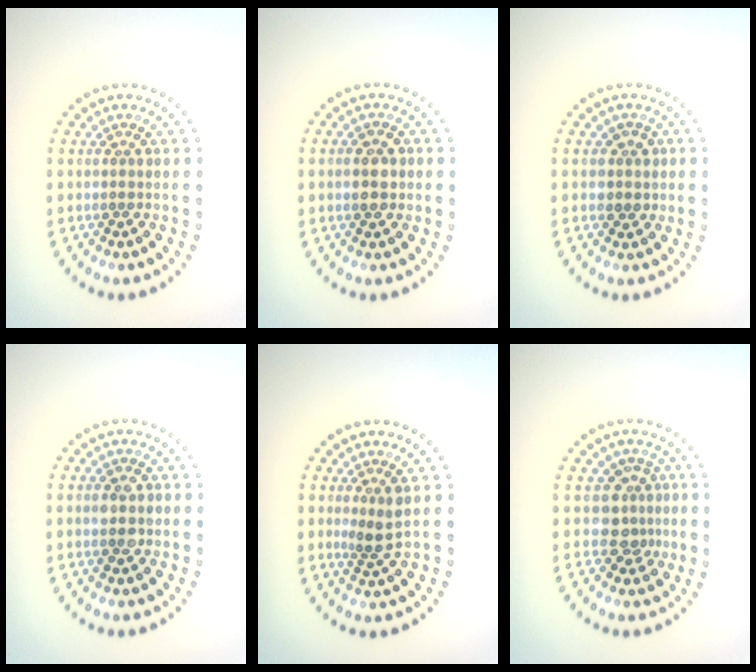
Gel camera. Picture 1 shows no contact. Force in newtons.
{"total": 2.8, "press": 2.8, "slide": 0.2}
{"total": 1.9, "press": 1.7, "slide": 0.8}
{"total": 2.5, "press": 2.5, "slide": 0.1}
{"total": 1.9, "press": 1.6, "slide": 1.1}
{"total": 2.6, "press": 1.9, "slide": 1.8}